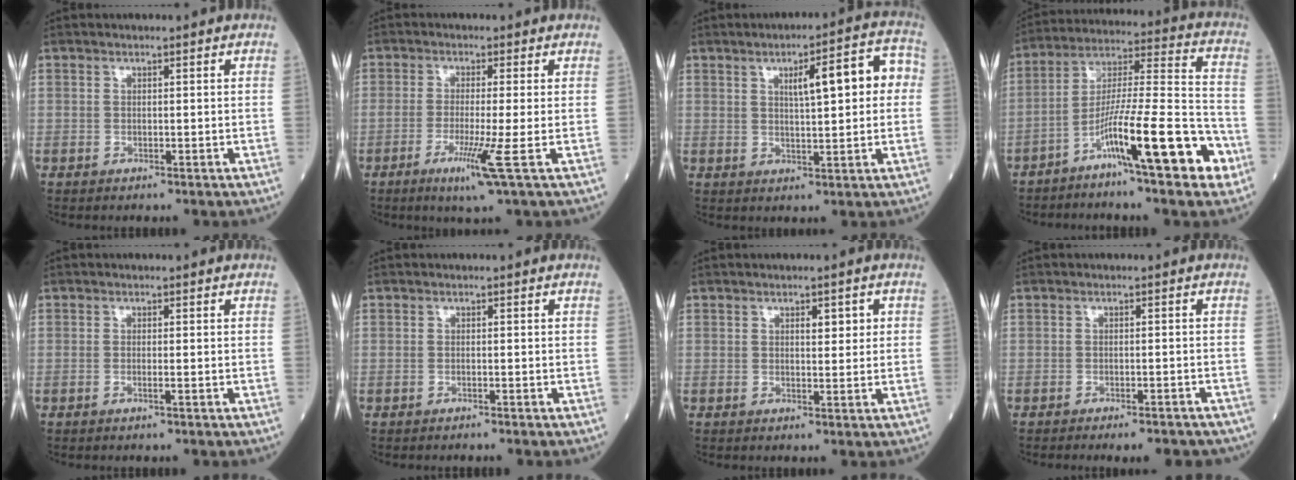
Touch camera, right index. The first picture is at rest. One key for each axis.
{"total": 5.6, "fx": -2.2, "fy": -1.4, "fz": 5.0, "tx": -0.094, "ty": -0.020, "tz": -0.041}
{"total": 9.2, "fx": 1.9, "fy": 1.9, "fz": 8.8, "tx": -0.122, "ty": 0.029, "tz": 0.027}
{"total": 15.9, "fx": -8.1, "fy": 1.2, "fz": 13.5, "tx": -0.226, "ty": 0.007, "tz": -0.137}
{"total": 0.6, "fx": -0.3, "fy": -0.1, "fz": 0.6, "tx": -0.013, "ty": 0.001, "tz": -0.003}
{"total": 1.1, "fx": -1.0, "fy": -0.1, "fz": 0.4, "tx": -0.009, "ty": 0.001, "tz": -0.014}
{"total": 2.3, "fx": 0.8, "fy": 1.0, "fz": 1.9, "tx": -0.023, "ty": 0.001, "tz": 0.011}
{"total": 5.7, "fx": -5.0, "fy": 1.2, "fz": 2.5, "tx": -0.019, "ty": -0.001, "tz": -0.064}